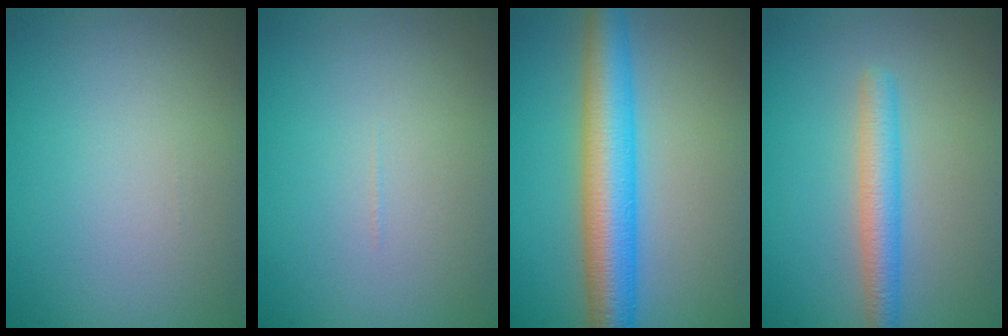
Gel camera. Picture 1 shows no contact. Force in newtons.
{"total": 0.0}
{"total": 6.8, "press": 6.8, "slide": 0.1}
{"total": 2.9, "press": 2.9, "slide": 0.0}